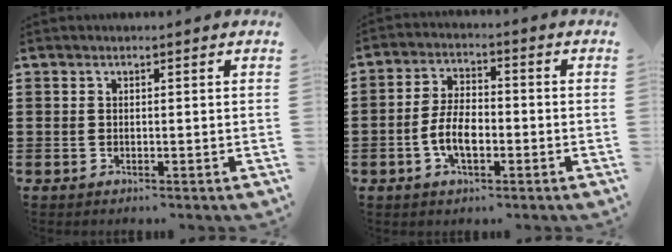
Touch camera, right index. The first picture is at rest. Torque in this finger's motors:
{"motor_torque": [1.13, 1.00, 0.56, 0.14]}